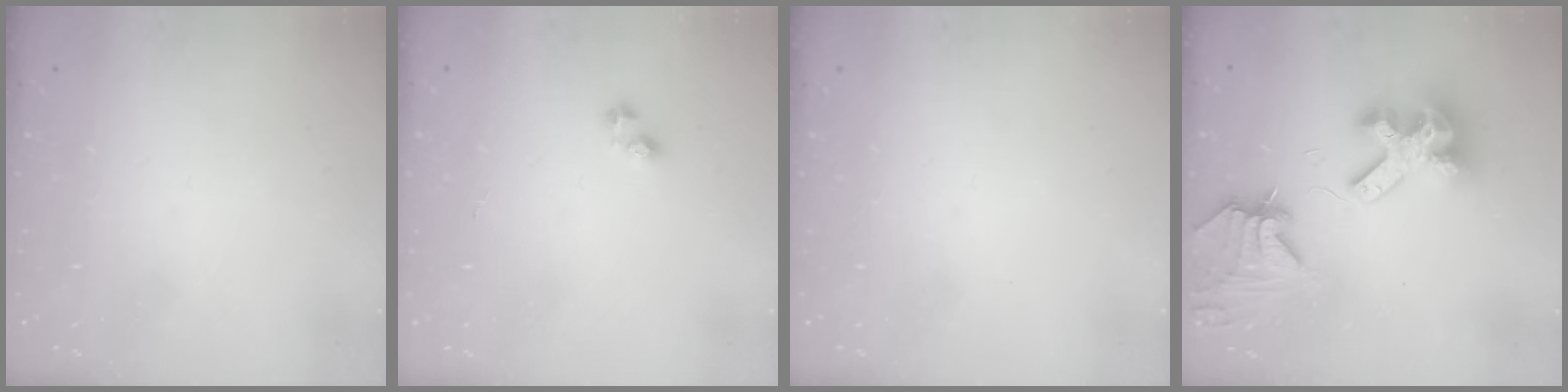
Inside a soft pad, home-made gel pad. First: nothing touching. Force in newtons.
{"total": 2.2, "press": 2.2, "slide": 0.3}
{"total": 0.0}
{"total": 11.6, "press": 11.5, "slide": 0.9}